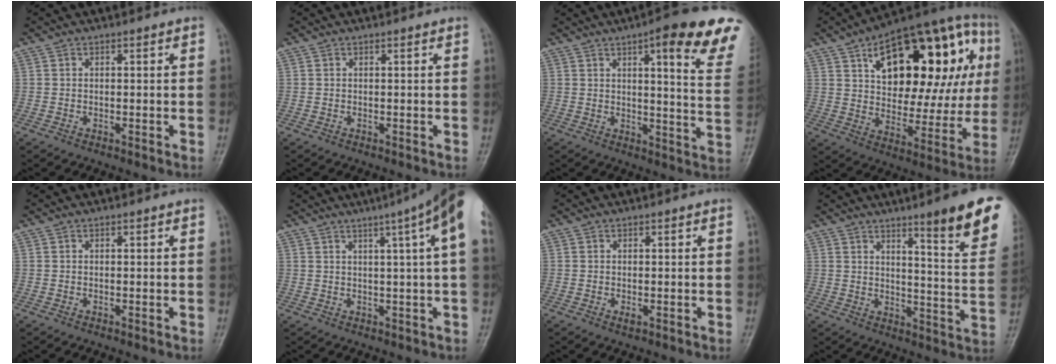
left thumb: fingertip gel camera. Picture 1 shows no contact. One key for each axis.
{"total": 0.0}
{"total": 18.4, "fx": 10.7, "fy": 3.4, "fz": 14.6, "tx": -0.158, "ty": -0.043, "tz": 0.119}
{"total": 31.8, "fx": 9.9, "fy": 15.7, "fz": 25.7, "tx": -0.328, "ty": 0.035, "tz": 0.151}
{"total": 0.0}
{"total": 12.3, "fx": 5.2, "fy": 0.1, "fz": 11.2, "tx": -0.149, "ty": 0.014, "tz": 0.058}
{"total": 1.3, "fx": -0.3, "fy": 0.7, "fz": 1.0, "tx": -0.018, "ty": 0.003, "tz": -0.006}
{"total": 15.9, "fx": 9.6, "fy": 2.1, "fz": 12.5, "tx": -0.133, "ty": -0.059, "tz": 0.126}